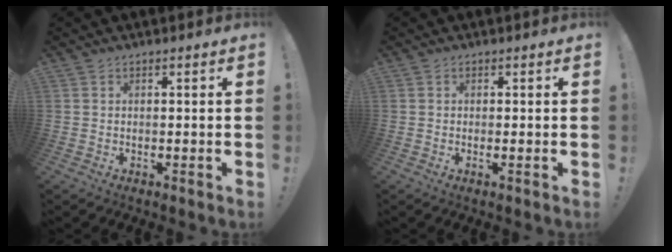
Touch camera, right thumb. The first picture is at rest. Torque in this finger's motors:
{"motor_torque": [0.10, -0.31, -0.19, 0.05, 0.10]}